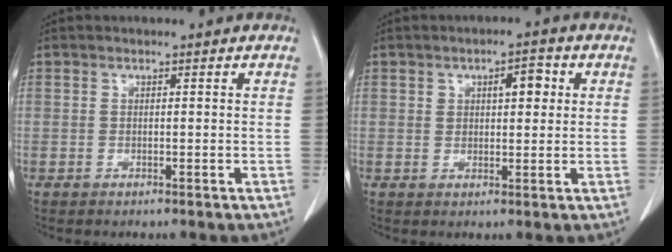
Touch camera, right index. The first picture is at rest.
{"total": 4.9, "force": [1.6, 2.4, 4.0], "torque": [-0.064, 0.017, 0.029]}